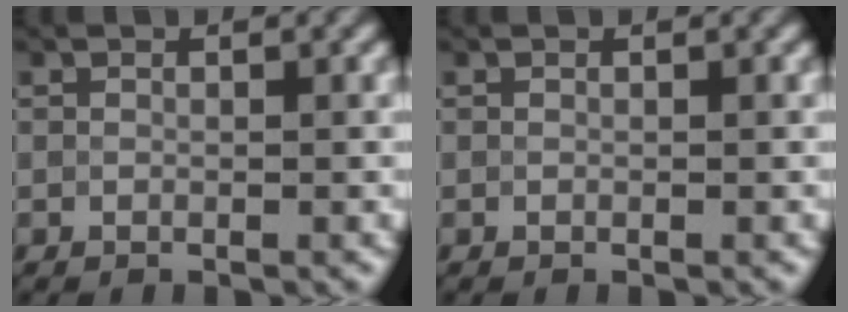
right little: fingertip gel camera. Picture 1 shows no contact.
{"total": 0.0}